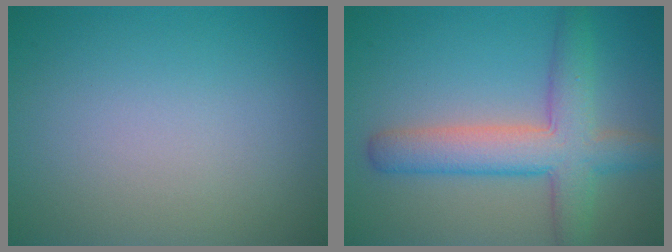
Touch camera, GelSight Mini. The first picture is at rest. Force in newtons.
{"total": 6.4, "press": 6.4, "slide": 0.2}